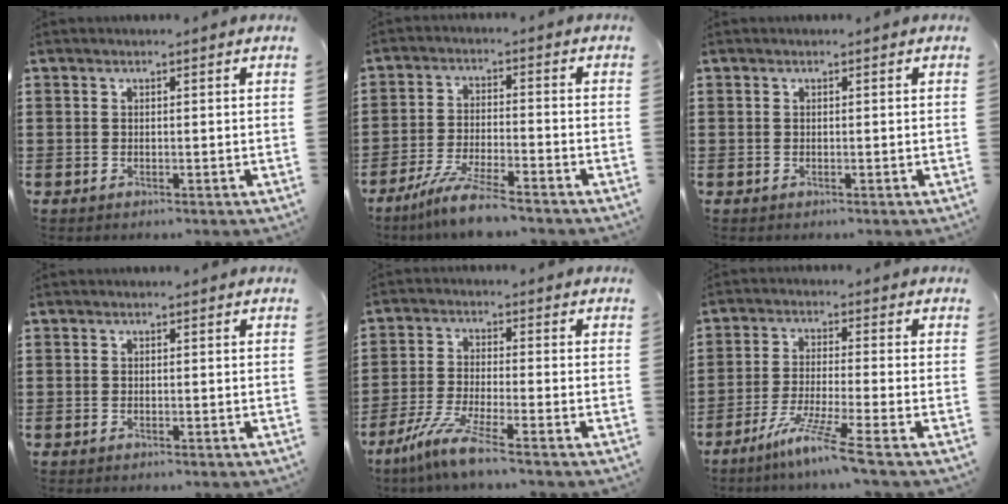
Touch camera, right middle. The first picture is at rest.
{"total": 6.9, "force": [-5.8, 0.1, 3.9], "torque": [-0.086, -0.016, -0.111]}
{"total": 0.0}
{"total": 0.0}
{"total": 6.6, "force": [-4.9, 0.0, 4.4], "torque": [-0.104, -0.019, -0.098]}
{"total": 6.9, "force": [-5.2, -0.8, 4.6], "torque": [-0.095, -0.019, -0.100]}